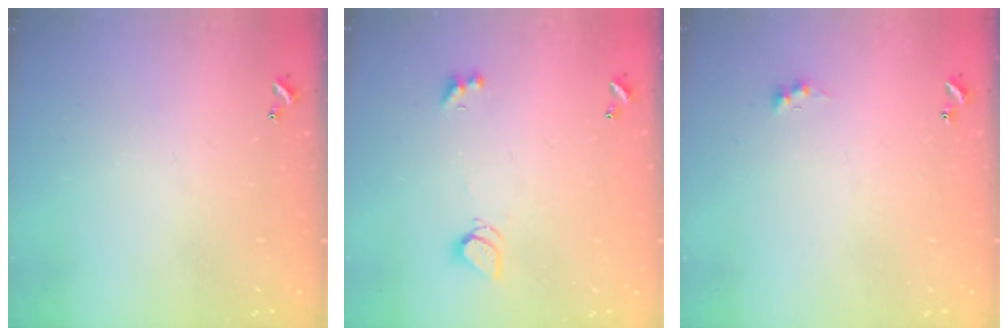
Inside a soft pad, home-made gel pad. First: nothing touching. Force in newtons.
{"total": 2.0, "press": 1.9, "slide": 0.5}
{"total": 0.8, "press": 0.7, "slide": 0.4}